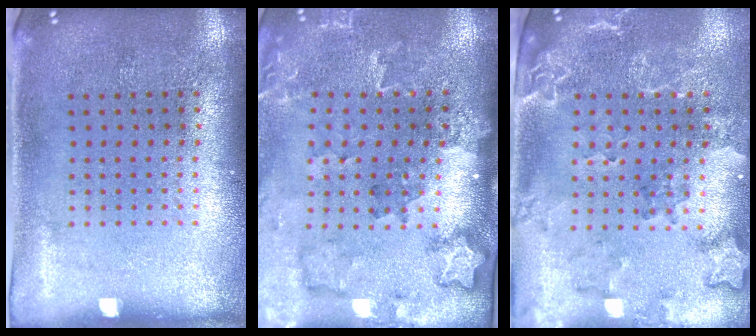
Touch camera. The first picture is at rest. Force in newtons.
{"total": 1.8, "press": 1.7, "slide": 0.4}
{"total": 2.0, "press": 1.9, "slide": 0.7}